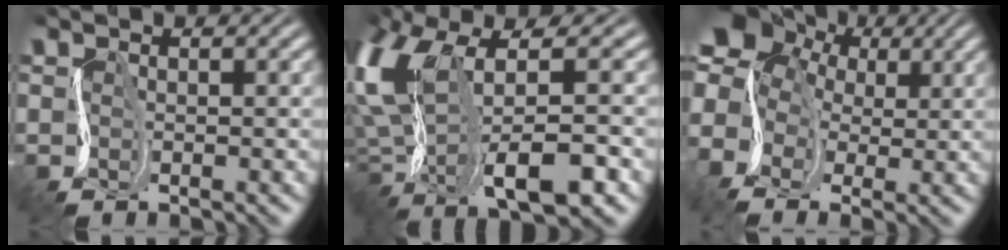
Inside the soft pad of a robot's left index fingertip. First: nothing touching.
{"total": 11.6, "force": [-1.0, 5.4, 10.3], "torque": [-0.210, 0.000, -0.010]}
{"total": 10.6, "force": [1.1, 8.9, 5.8], "torque": [-0.129, 0.035, -0.011]}